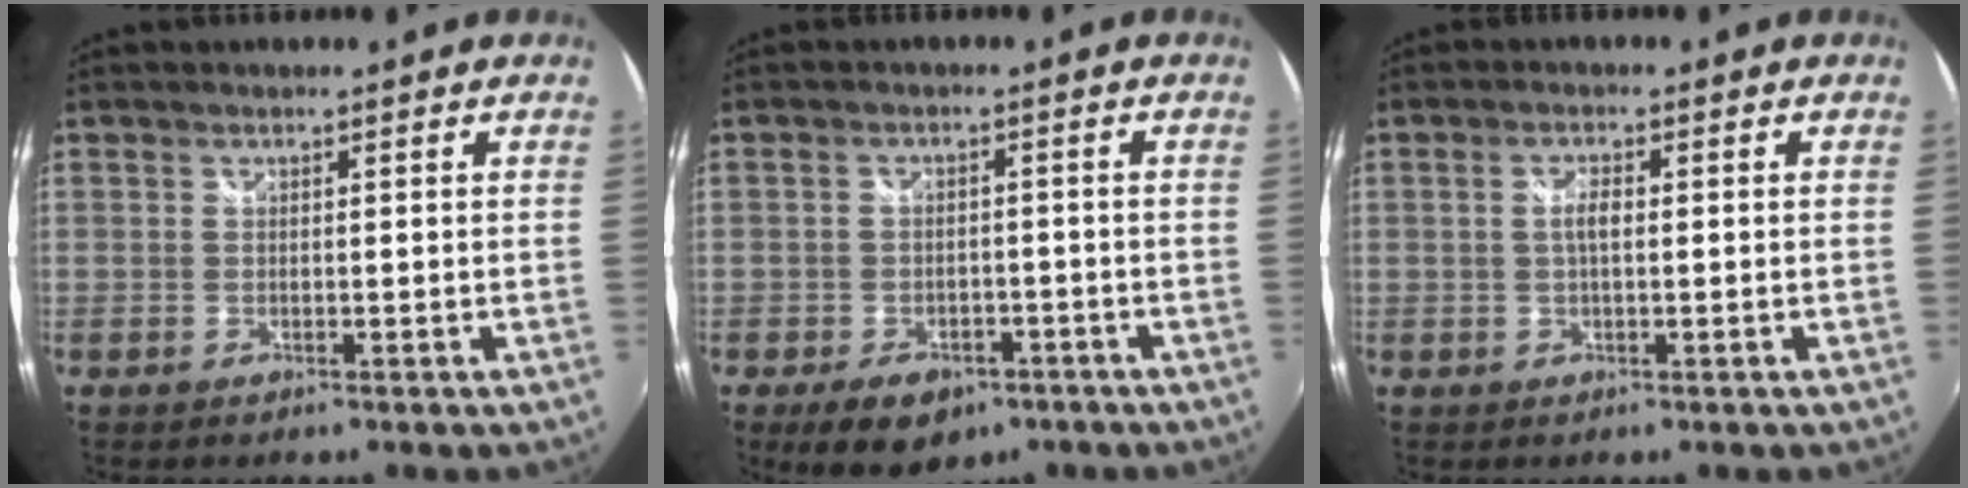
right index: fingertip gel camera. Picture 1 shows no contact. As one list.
[{"total": 8.8, "force": [-5.6, 5.1, 4.4], "torque": [-0.096, -0.004, -0.075]}, {"total": 2.4, "force": [0.1, 0.9, 2.2], "torque": [-0.043, 0.004, -0.001]}]